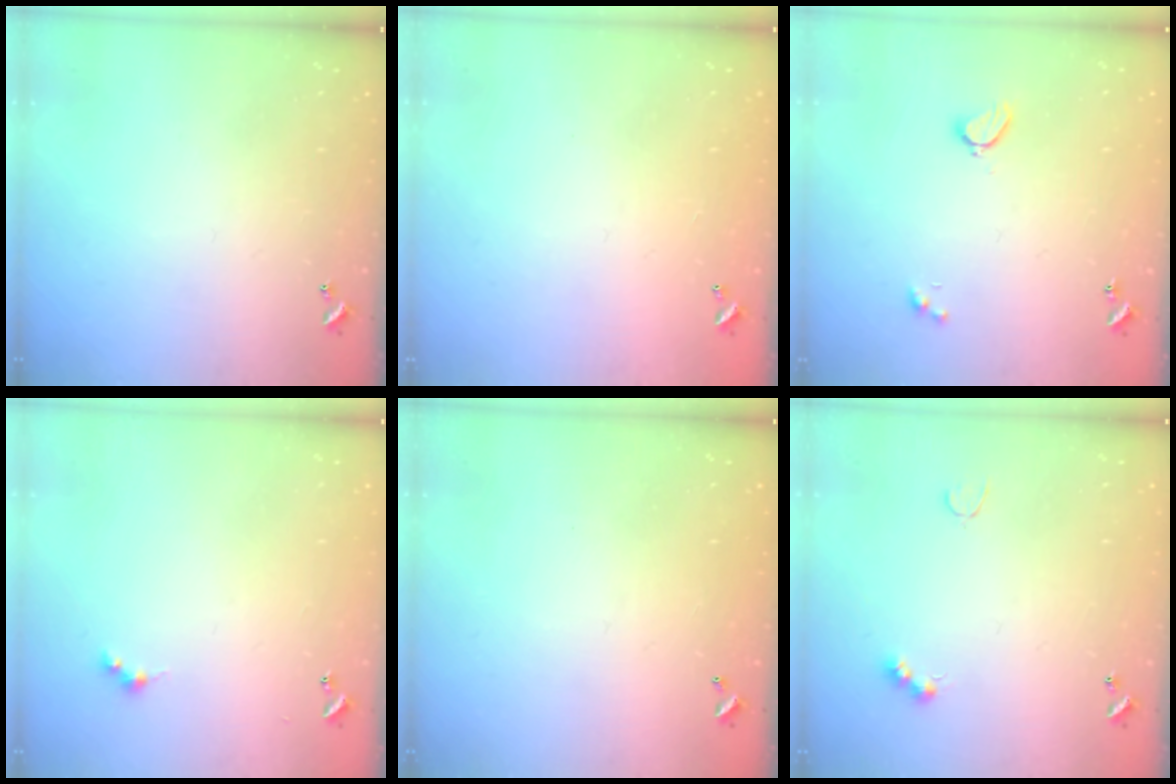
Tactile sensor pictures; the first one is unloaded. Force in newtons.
{"total": 2.8, "press": 2.8, "slide": 0.1}
{"total": 2.1, "press": 2.0, "slide": 0.5}
{"total": 2.6, "press": 2.6, "slide": 0.5}
{"total": 2.7, "press": 2.7, "slide": 0.1}
{"total": 4.0, "press": 3.9, "slide": 0.8}